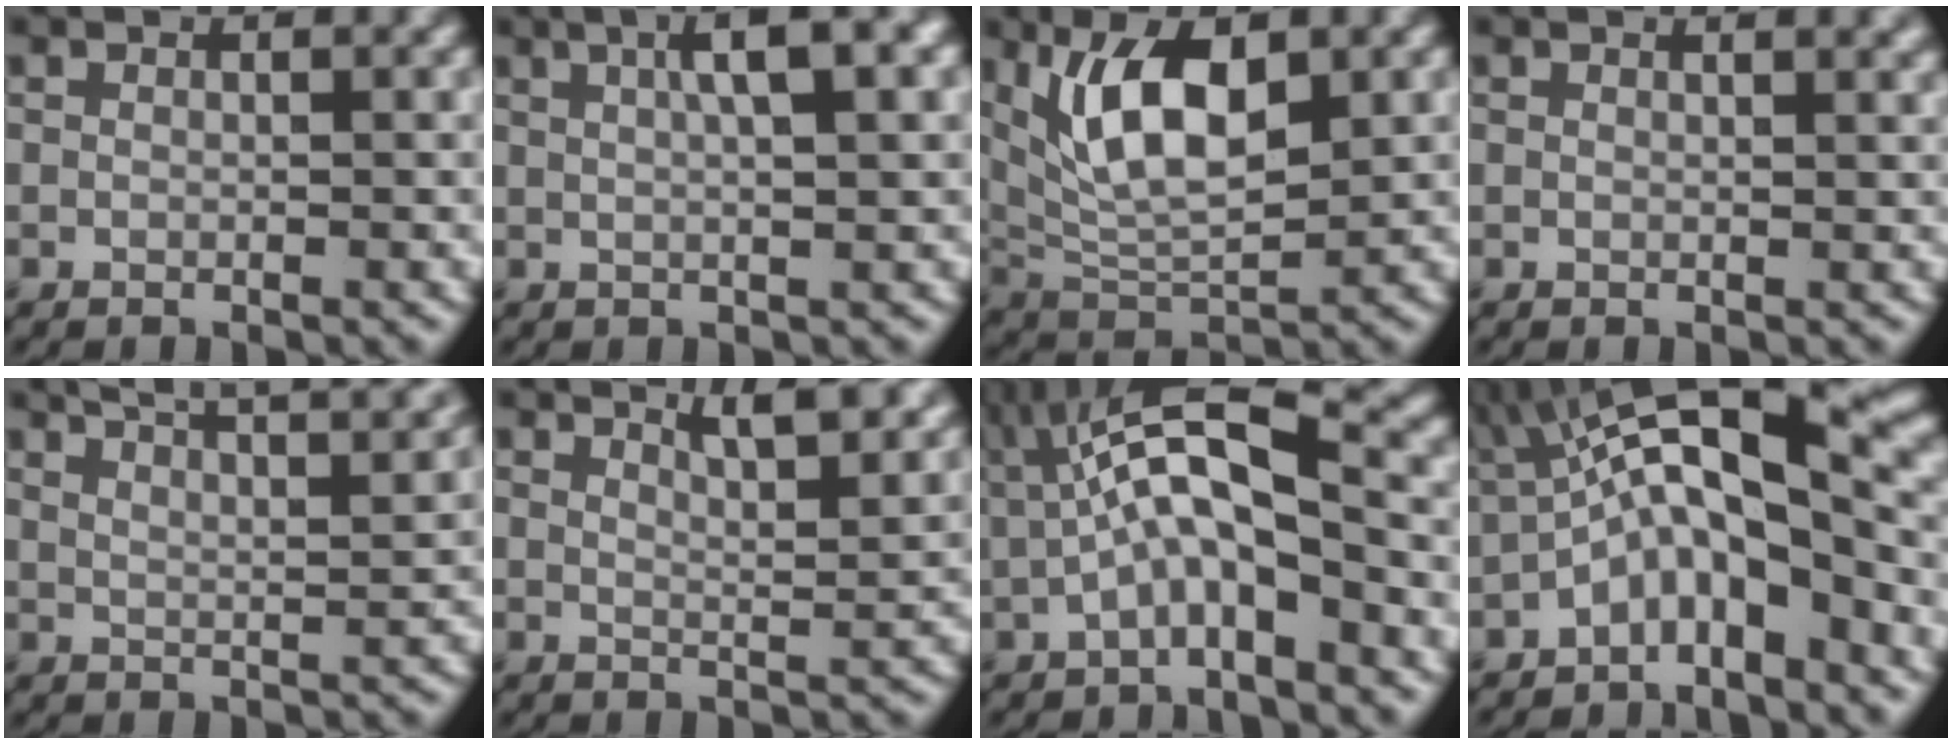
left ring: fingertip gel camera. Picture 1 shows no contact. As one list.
[{"total": 5.8, "force": [2.0, 1.4, 5.2], "torque": [-0.071, 0.013, 0.027]}, {"total": 7.9, "force": [2.4, 3.5, 6.7], "torque": [-0.125, 0.000, 0.045]}, {"total": 2.3, "force": [1.6, 0.9, 1.4], "torque": [-0.004, 0.005, 0.008]}, {"total": 12.0, "force": [8.9, 4.2, 6.9], "torque": [-0.061, 0.051, 0.081]}, {"total": 5.6, "force": [3.9, 1.9, 3.6], "torque": [-0.030, 0.022, 0.038]}, {"total": 7.3, "force": [0.4, 2.4, 6.8], "torque": [-0.125, 0.018, -0.004]}, {"total": 9.9, "force": [-0.8, 3.3, 9.3], "torque": [-0.149, 0.026, -0.032]}]